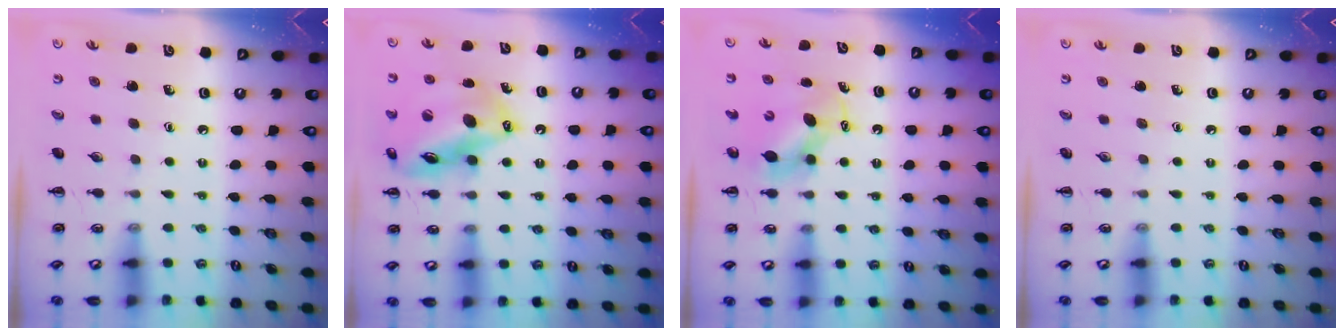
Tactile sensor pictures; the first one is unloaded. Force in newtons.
{"total": 17.9, "press": 17.5, "slide": 4.1}
{"total": 6.7, "press": 6.6, "slide": 0.7}
{"total": 0.0}